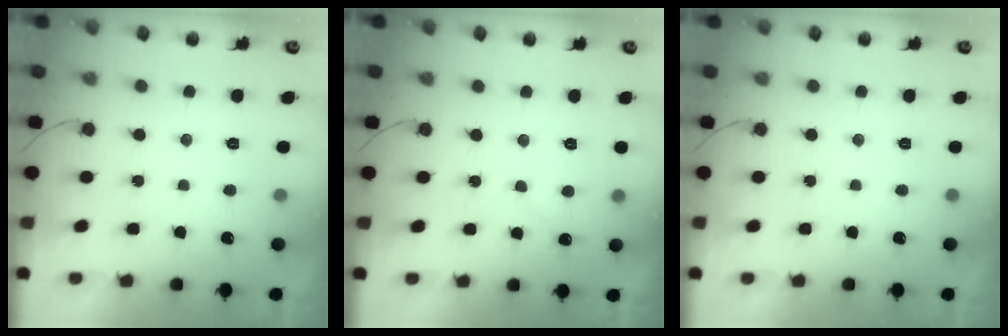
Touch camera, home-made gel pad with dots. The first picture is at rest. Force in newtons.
{"total": 5.7, "press": 5.7, "slide": 0.4}
{"total": 0.0}